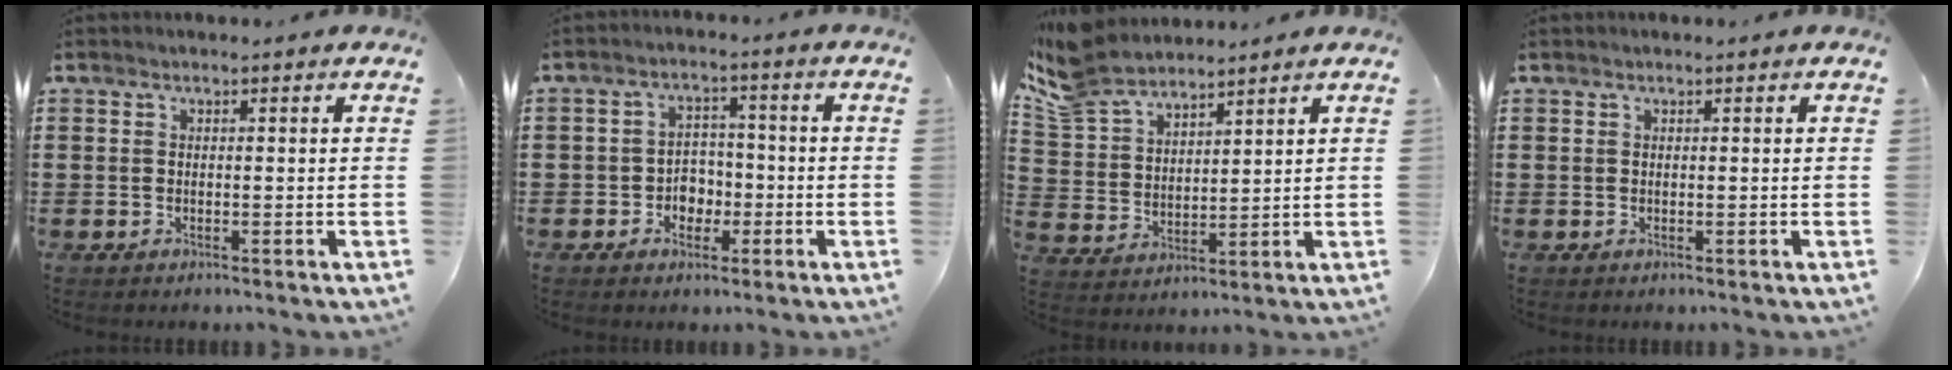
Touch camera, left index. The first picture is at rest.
{"total": 4.0, "force": [-1.7, 3.2, 1.6], "torque": [-0.030, 0.003, -0.041]}
{"total": 7.8, "force": [6.9, 2.7, 2.4], "torque": [-0.079, -0.018, 0.130]}
{"total": 0.0}